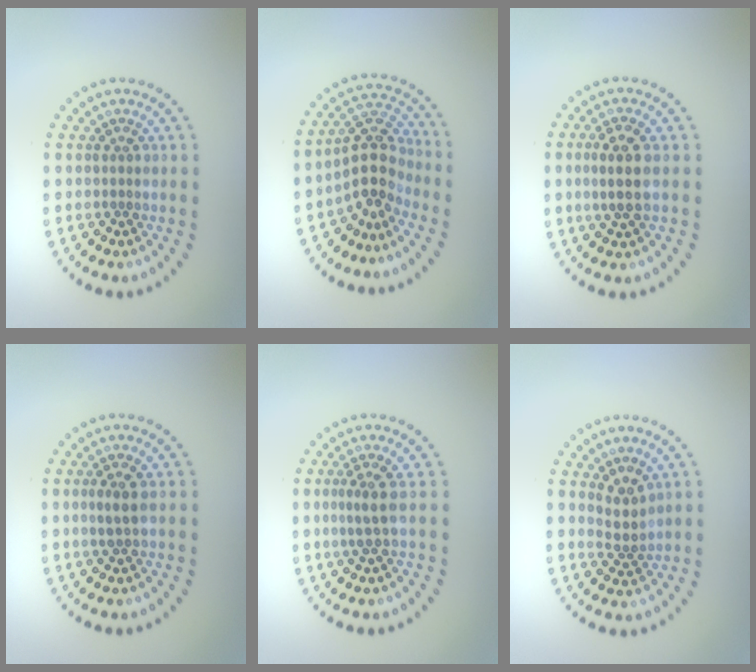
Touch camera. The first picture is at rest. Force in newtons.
{"total": 4.0, "press": 3.4, "slide": 2.1}
{"total": 3.0, "press": 2.9, "slide": 0.9}
{"total": 1.8, "press": 1.6, "slide": 0.7}
{"total": 2.1, "press": 1.5, "slide": 1.5}
{"total": 2.2, "press": 1.7, "slide": 1.4}